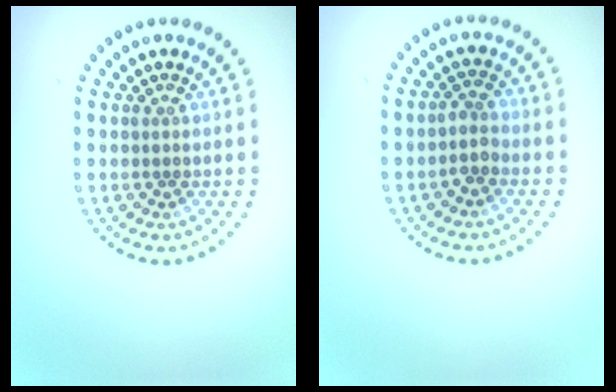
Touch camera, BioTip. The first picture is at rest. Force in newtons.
{"total": 1.5, "press": 1.3, "slide": 0.9}